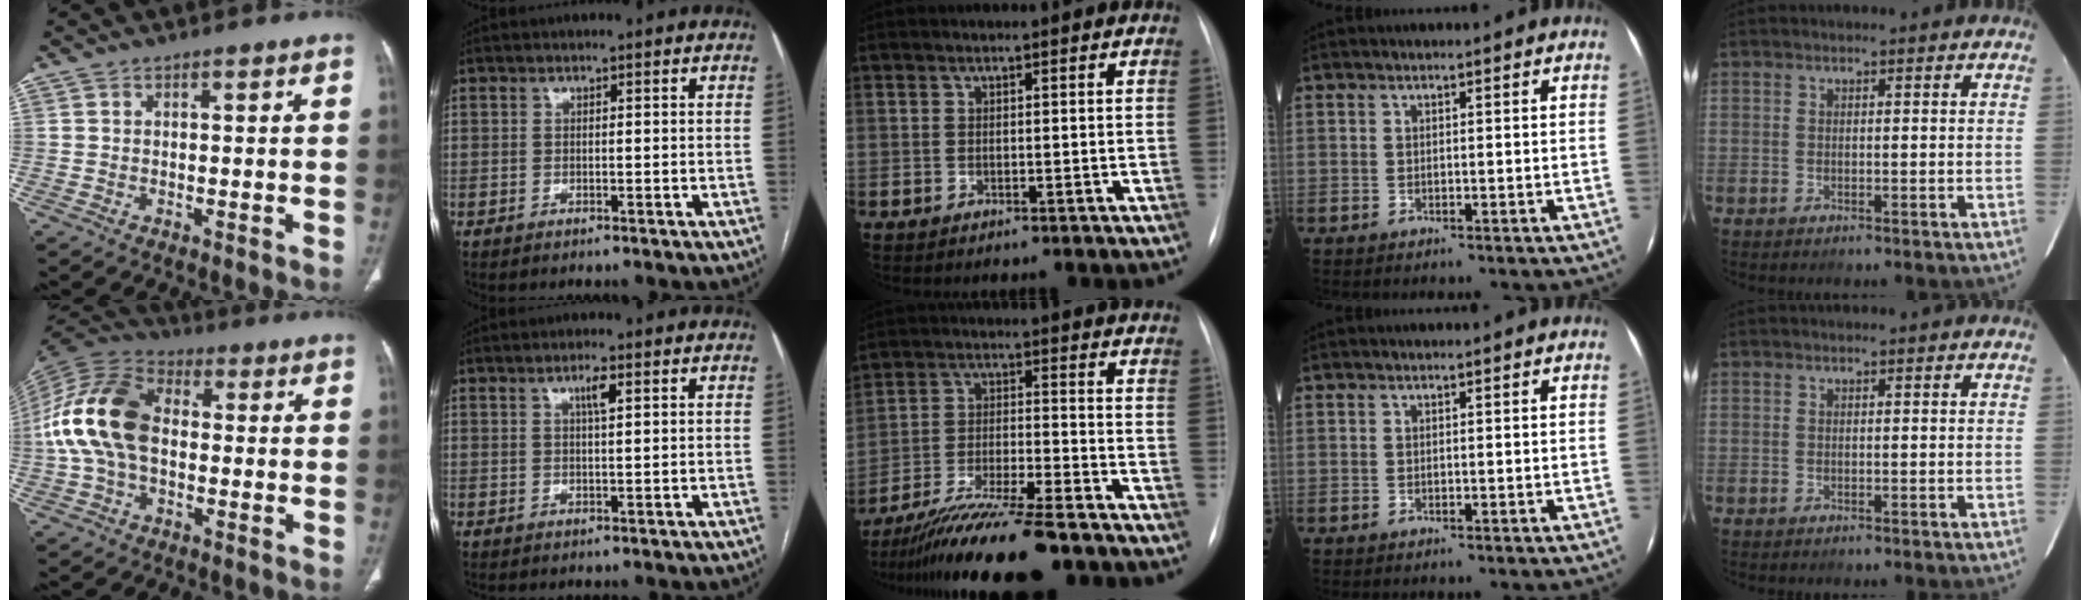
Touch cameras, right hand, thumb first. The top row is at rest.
{"thumb": {"total": 15.8, "force": [-0.3, 10.3, 11.9], "torque": [-0.240, 0.035, -0.014]}, "index": {"total": 2.3, "force": [1.0, 0.2, 2.1], "torque": [-0.038, 0.000, 0.017]}, "middle": {"total": 14.4, "force": [-12.2, 0.4, 7.7], "torque": [-0.128, -0.021, -0.203]}}